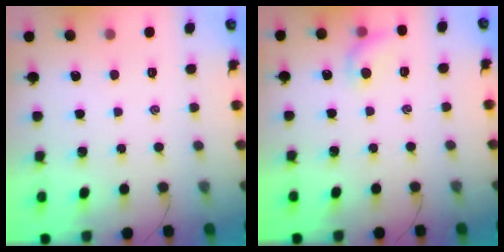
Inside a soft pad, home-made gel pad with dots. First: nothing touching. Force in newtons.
{"total": 7.5, "press": 7.3, "slide": 1.8}